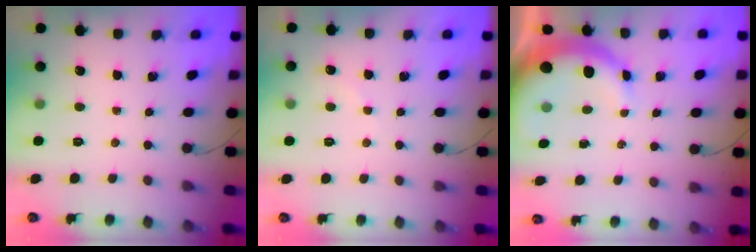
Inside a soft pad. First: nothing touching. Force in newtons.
{"total": 4.8, "press": 4.6, "slide": 1.5}
{"total": 7.8, "press": 7.7, "slide": 1.4}